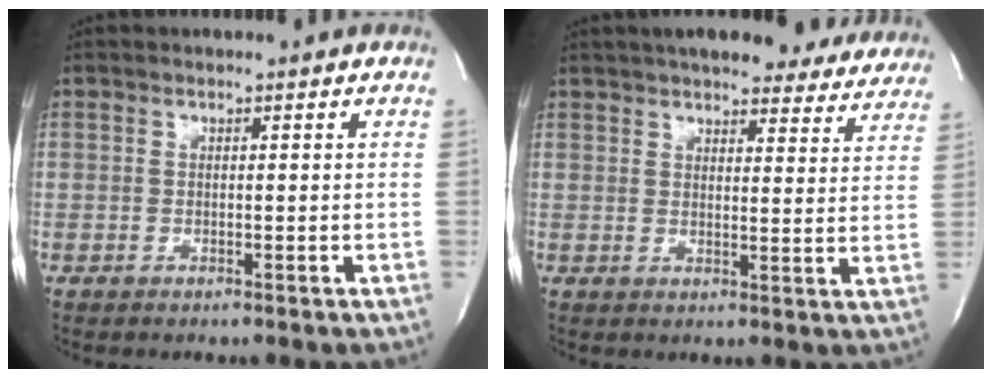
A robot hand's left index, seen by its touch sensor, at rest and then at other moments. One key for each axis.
{"total": 20.5, "fx": 18.1, "fy": 5.3, "fz": 7.9, "tx": -0.107, "ty": 0.004, "tz": 0.214}